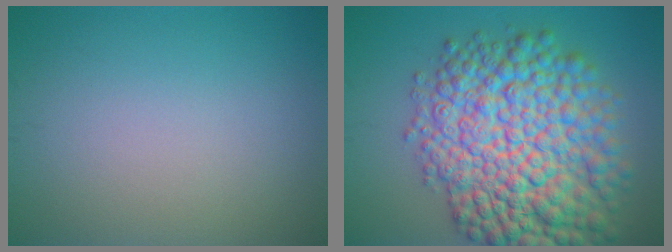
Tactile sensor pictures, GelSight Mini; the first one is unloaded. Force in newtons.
{"total": 13.6, "press": 13.6, "slide": 0.3}